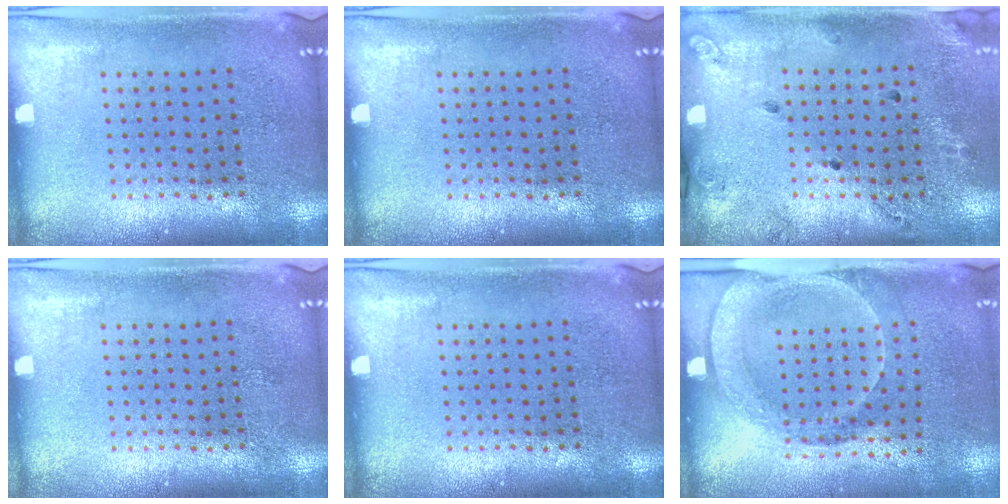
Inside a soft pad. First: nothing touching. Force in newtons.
{"total": 0.0}
{"total": 1.6, "press": 1.2, "slide": 1.1}
{"total": 0.0}
{"total": 0.0}
{"total": 1.7, "press": 1.4, "slide": 1.1}